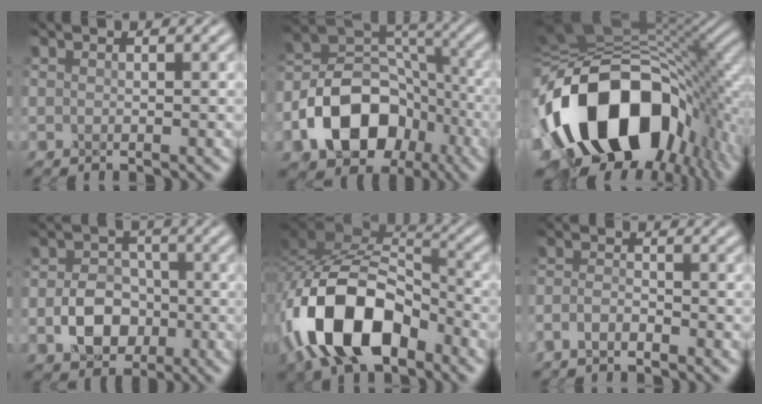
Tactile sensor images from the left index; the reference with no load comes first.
{"total": 11.7, "force": [-5.2, 8.1, 6.6], "torque": [-0.116, 0.005, -0.094]}
{"total": 18.6, "force": [-6.2, 11.9, 12.9], "torque": [-0.238, -0.009, -0.104]}
{"total": 5.2, "force": [-1.7, 4.0, 3.0], "torque": [-0.050, -0.002, -0.030]}
{"total": 13.0, "force": [-6.2, 6.7, 9.3], "torque": [-0.190, 0.002, -0.124]}
{"total": 1.9, "force": [-1.6, 0.5, 1.0], "torque": [-0.024, 0.004, -0.037]}